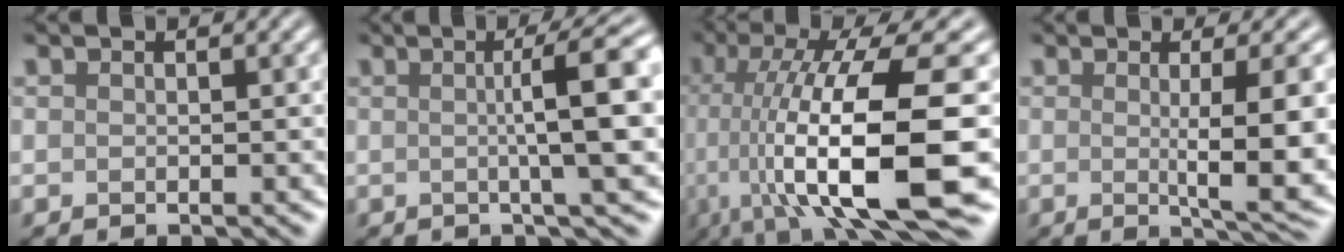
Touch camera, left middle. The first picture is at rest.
{"total": 8.1, "force": [1.0, 1.3, 8.0], "torque": [-0.099, 0.017, 0.013]}
{"total": 14.9, "force": [-2.4, 4.0, 14.1], "torque": [-0.223, 0.001, -0.031]}
{"total": 8.1, "force": [-0.5, 1.6, 7.9], "torque": [-0.106, -0.007, -0.003]}